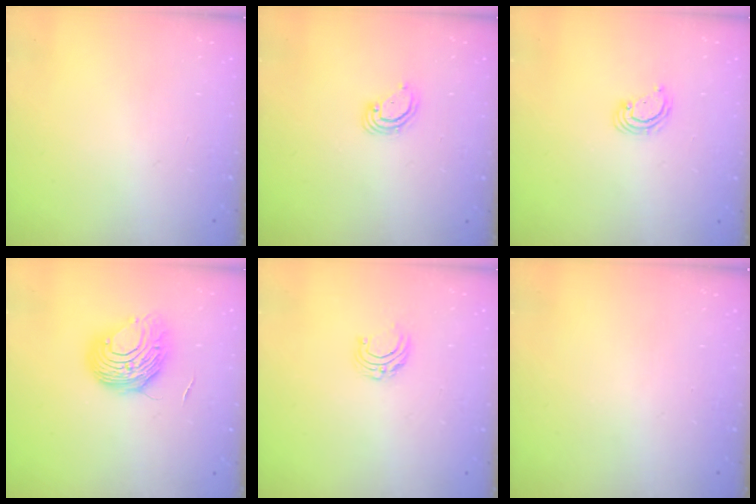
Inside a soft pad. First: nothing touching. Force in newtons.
{"total": 3.7, "press": 3.7, "slide": 0.3}
{"total": 2.8, "press": 2.8, "slide": 0.3}
{"total": 9.6, "press": 9.5, "slide": 0.7}
{"total": 5.0, "press": 5.0, "slide": 0.4}
{"total": 0.0}